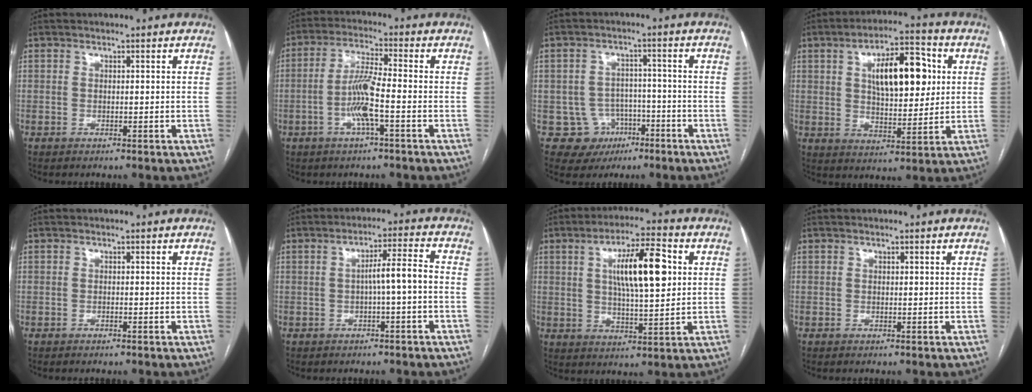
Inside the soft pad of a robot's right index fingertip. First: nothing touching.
{"total": 7.1, "force": [-2.1, 0.4, 6.7], "torque": [-0.138, 0.004, -0.043]}
{"total": 7.0, "force": [-2.8, 6.4, 0.5], "torque": [-0.001, 0.013, -0.034]}
{"total": 13.1, "force": [3.4, 5.3, 11.5], "torque": [-0.184, 0.021, 0.056]}
{"total": 0.0}
{"total": 4.9, "force": [-0.9, -0.1, 4.8], "torque": [-0.075, 0.016, -0.011]}
{"total": 11.9, "force": [2.9, 2.6, 11.3], "torque": [-0.195, 0.013, 0.047]}
{"total": 0.0}